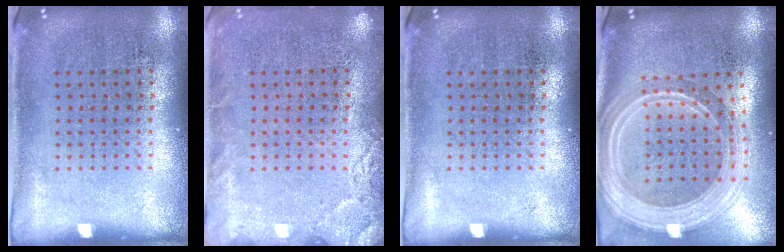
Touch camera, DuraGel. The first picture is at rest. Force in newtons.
{"total": 2.4, "press": 2.4, "slide": 0.3}
{"total": 0.0}
{"total": 2.9, "press": 2.4, "slide": 1.6}